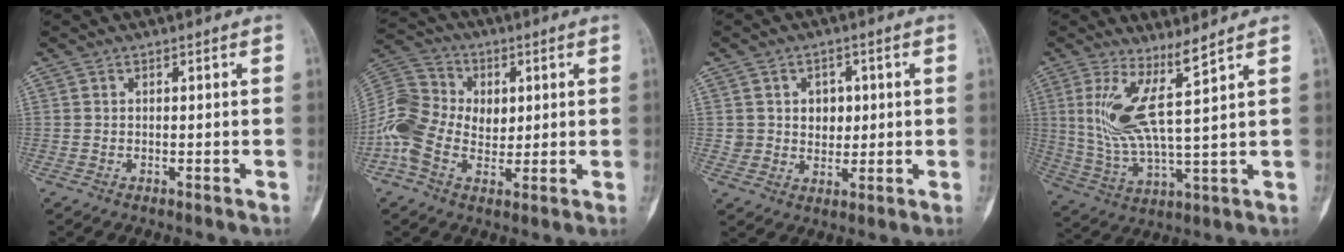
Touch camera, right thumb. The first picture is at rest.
{"total": 13.4, "force": [0.1, 10.1, 8.8], "torque": [-0.159, 0.019, -0.004]}
{"total": 5.7, "force": [1.1, 4.8, 2.8], "torque": [-0.008, -0.002, 0.019]}
{"total": 10.2, "force": [4.9, 0.5, 8.9], "torque": [-0.195, -0.047, 0.106]}